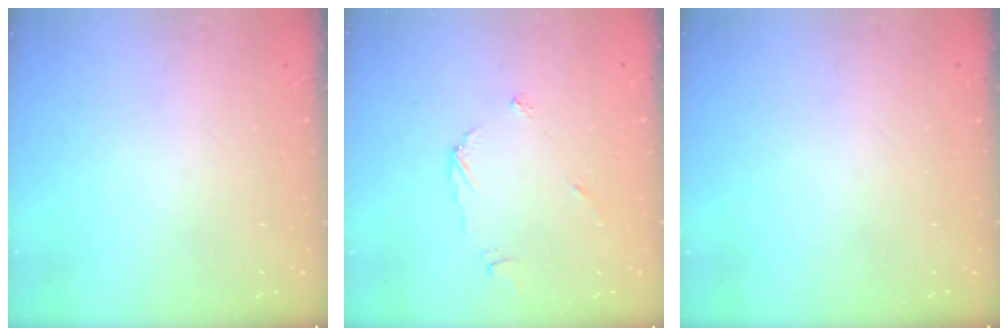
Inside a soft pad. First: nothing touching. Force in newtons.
{"total": 3.3, "press": 3.3, "slide": 0.3}
{"total": 0.0}